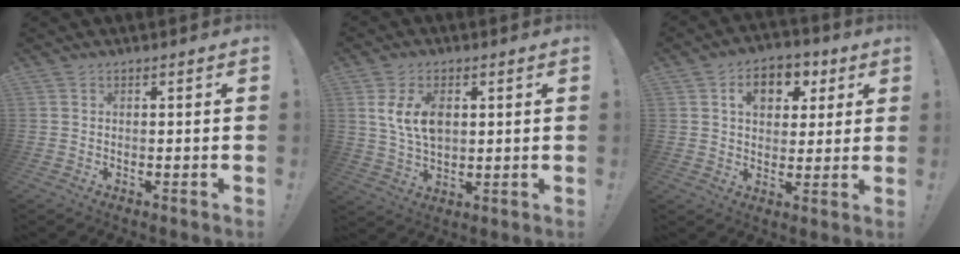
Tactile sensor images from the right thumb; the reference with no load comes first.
{"total": 9.5, "force": [2.5, 6.0, 6.9], "torque": [-0.130, -0.004, 0.044]}
{"total": 10.2, "force": [4.0, 7.5, 5.7], "torque": [-0.073, -0.006, 0.071]}